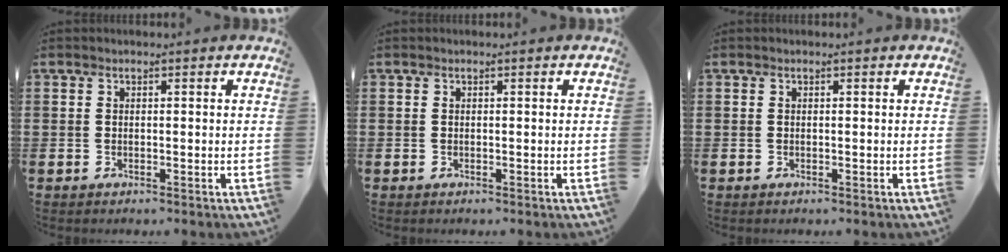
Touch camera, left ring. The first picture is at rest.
{"total": 0.0}
{"total": 0.0}